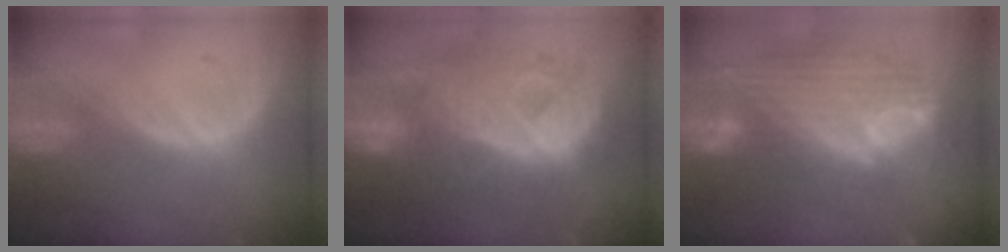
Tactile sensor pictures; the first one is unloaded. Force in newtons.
{"total": 12.4, "press": 12.4, "slide": 1.4}
{"total": 12.1, "press": 10.2, "slide": 6.4}